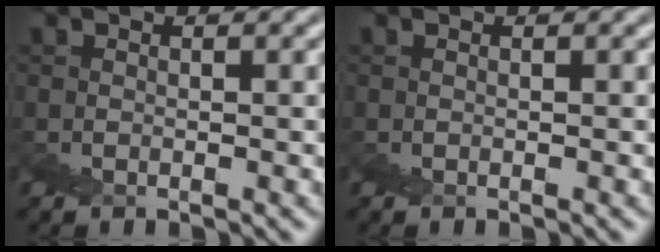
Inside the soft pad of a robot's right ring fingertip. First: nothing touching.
{"total": 0.0}